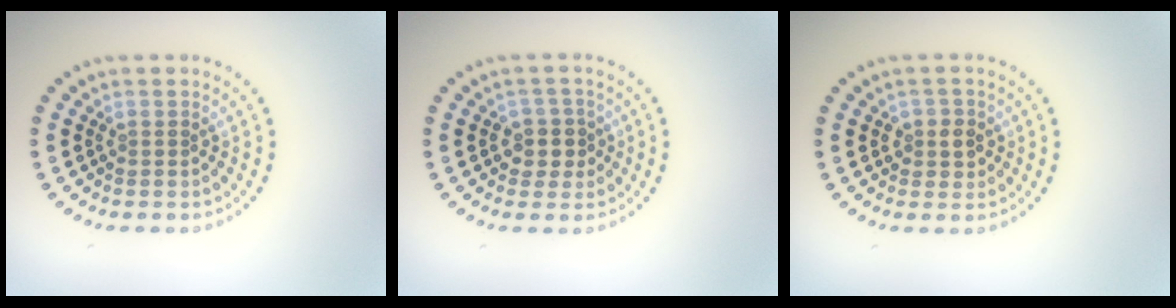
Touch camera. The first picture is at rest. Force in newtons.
{"total": 2.4, "press": 2.1, "slide": 1.1}
{"total": 1.8, "press": 1.6, "slide": 0.7}